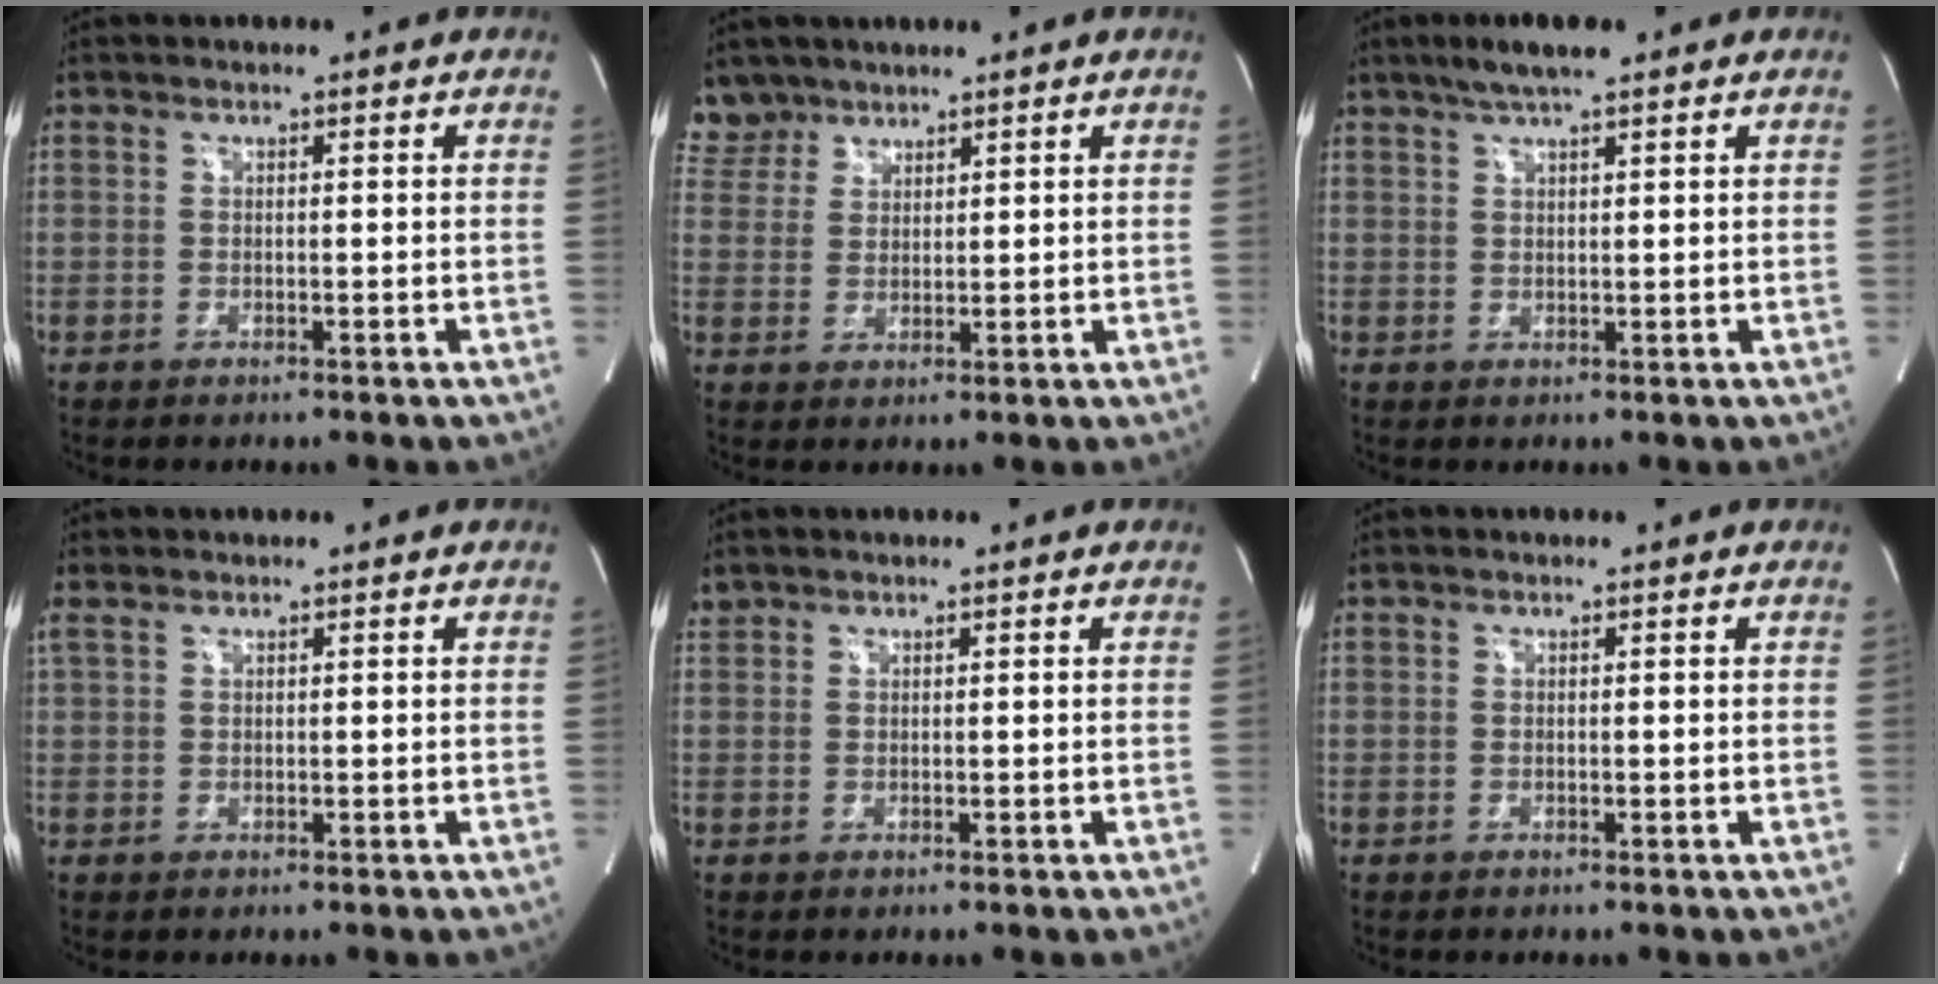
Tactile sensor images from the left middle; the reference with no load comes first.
{"total": 5.4, "force": [4.6, 2.7, -0.4], "torque": [0.014, 0.007, 0.096]}
{"total": 4.7, "force": [3.5, 0.6, 3.1], "torque": [-0.063, 0.013, 0.062]}
{"total": 1.4, "force": [1.1, 0.5, 0.6], "torque": [-0.029, 0.023, 0.032]}
{"total": 1.0, "force": [0.9, 0.4, -0.1], "torque": [-0.004, 0.015, 0.020]}
{"total": 0.0}